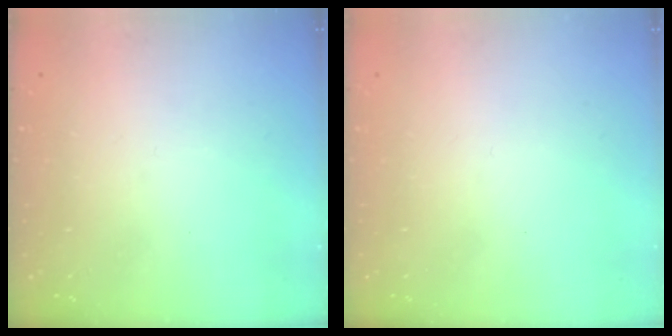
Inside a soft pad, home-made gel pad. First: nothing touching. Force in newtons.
{"total": 1.7, "press": 1.7, "slide": 0.1}